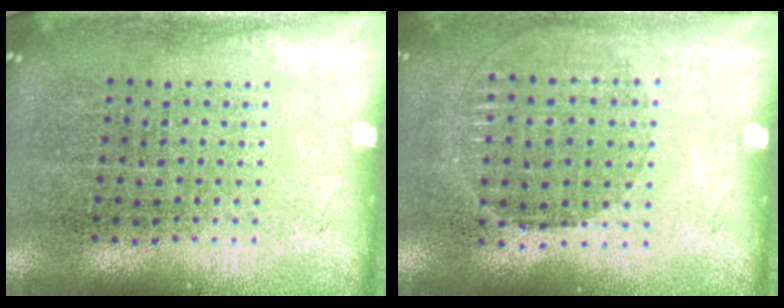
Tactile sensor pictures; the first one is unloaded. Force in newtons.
{"total": 0.9, "press": 0.8, "slide": 0.3}